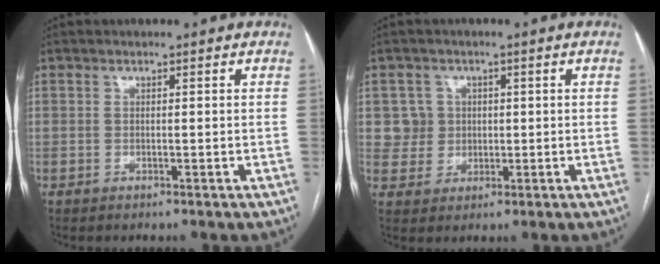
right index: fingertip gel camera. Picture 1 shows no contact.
{"total": 4.5, "force": [1.1, 4.3, -0.3], "torque": [0.016, 0.013, 0.024]}